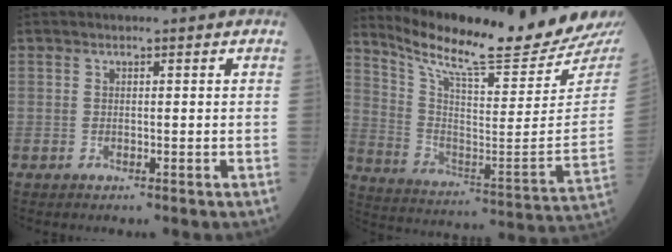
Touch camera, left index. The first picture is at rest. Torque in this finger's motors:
{"motor_torque": [0.93, -1.21, 0.29, 0.10]}